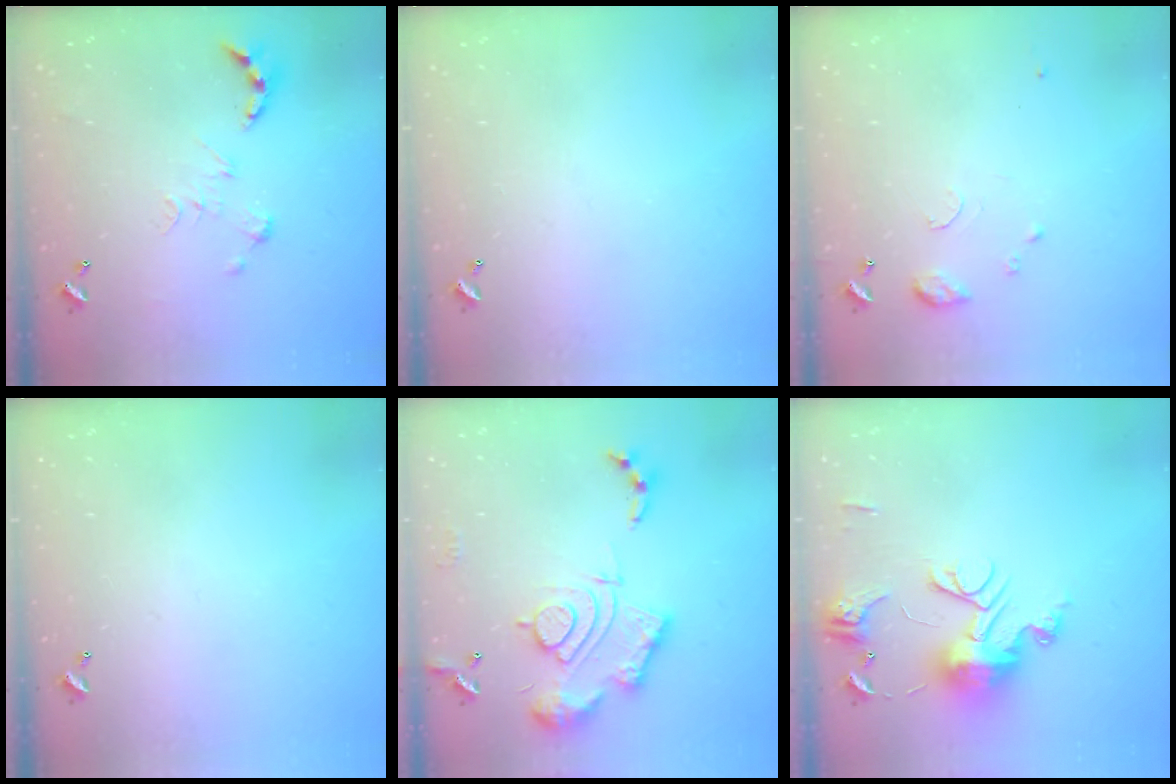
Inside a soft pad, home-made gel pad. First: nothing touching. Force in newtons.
{"total": 0.0}
{"total": 7.9, "press": 7.8, "slide": 0.8}
{"total": 0.0}
{"total": 19.2, "press": 19.1, "slide": 1.8}
{"total": 13.5, "press": 13.5, "slide": 1.0}